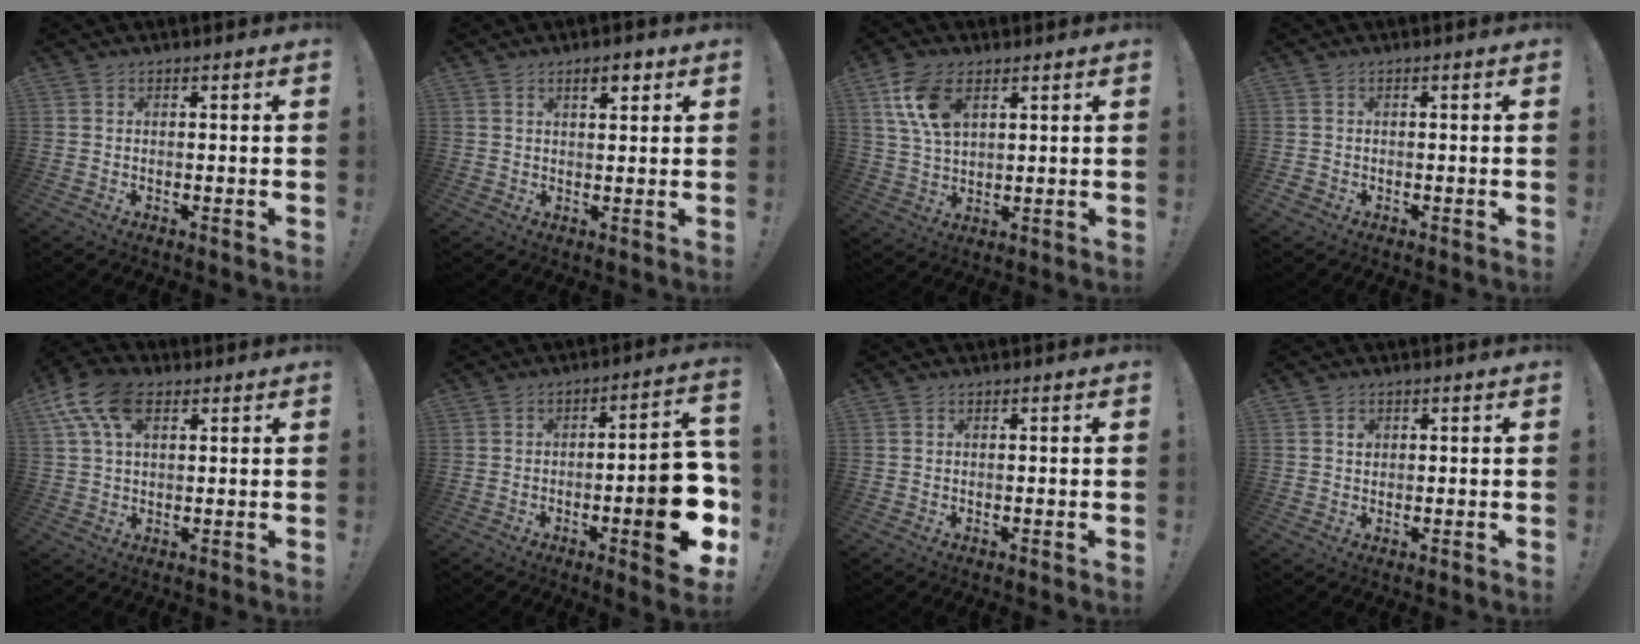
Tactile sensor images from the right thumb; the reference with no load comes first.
{"total": 4.1, "force": [2.5, 1.5, 2.8], "torque": [-0.032, -0.009, 0.038]}
{"total": 11.5, "force": [5.3, 6.5, 7.8], "torque": [-0.165, -0.008, 0.100]}
{"total": 1.0, "force": [-0.7, 0.8, 0.0], "torque": [-0.003, 0.005, -0.012]}
{"total": 12.6, "force": [5.3, 7.3, 8.8], "torque": [-0.159, -0.008, 0.097]}
{"total": 15.8, "force": [-3.9, 4.1, 14.7], "torque": [-0.178, 0.007, -0.055]}
{"total": 0.0}
{"total": 1.6, "force": [0.6, 1.4, 0.5], "torque": [-0.001, 0.000, 0.007]}